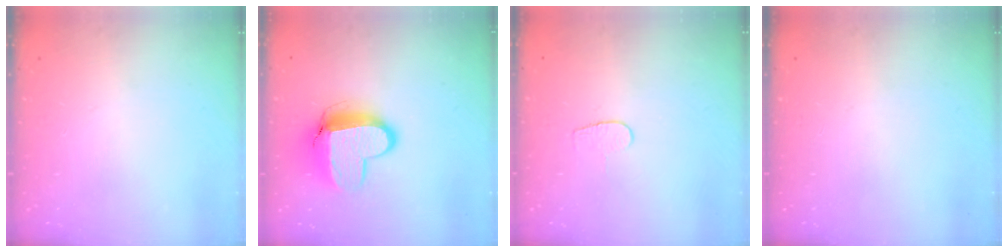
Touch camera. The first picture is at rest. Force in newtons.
{"total": 11.8, "press": 11.8, "slide": 1.2}
{"total": 3.7, "press": 3.7, "slide": 0.3}
{"total": 0.0}